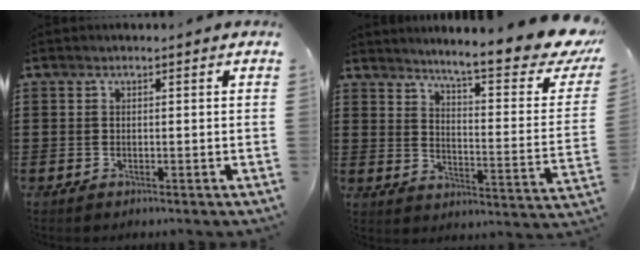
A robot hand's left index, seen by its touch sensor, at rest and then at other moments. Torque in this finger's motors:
{"motor_torque": [2.14, 0.00, 0.13, -0.01]}